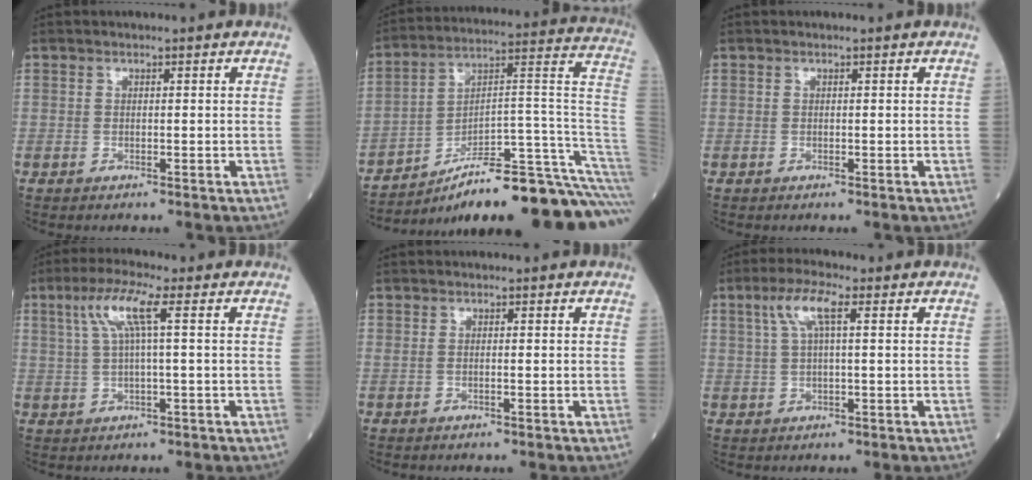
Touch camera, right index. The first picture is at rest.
{"total": 24.8, "force": [-19.3, 0.8, 15.5], "torque": [-0.119, 0.041, -0.286]}
{"total": 0.0}
{"total": 6.0, "force": [2.1, -0.1, 5.6], "torque": [-0.118, 0.019, 0.047]}
{"total": 0.0}
{"total": 5.1, "force": [2.1, 0.8, 4.6], "torque": [-0.102, 0.020, 0.046]}